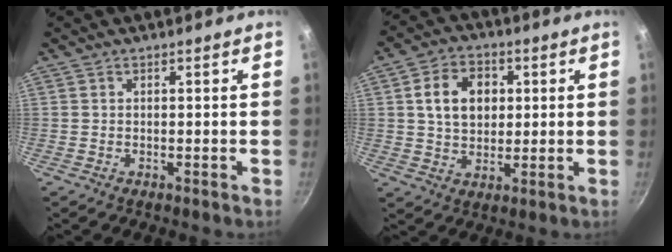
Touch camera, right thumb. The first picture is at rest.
{"total": 10.0, "force": [1.9, 7.4, 6.3], "torque": [-0.084, 0.005, 0.029]}